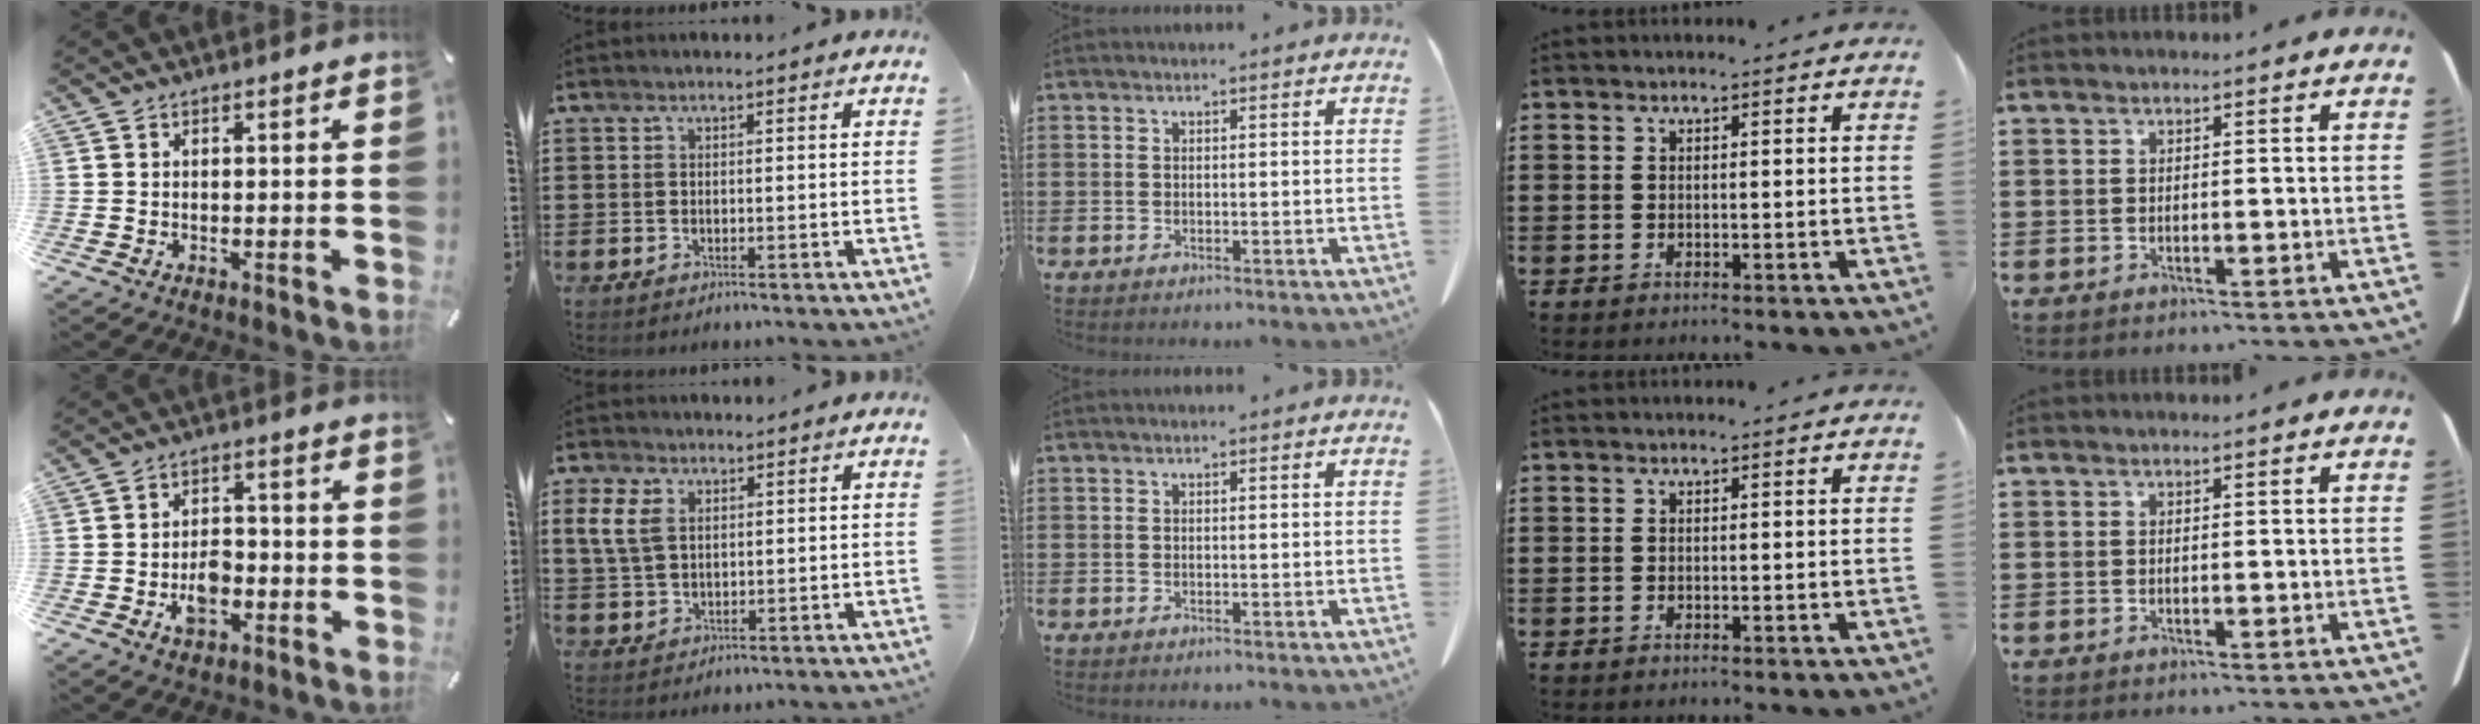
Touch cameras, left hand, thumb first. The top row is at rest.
{"thumb": {"total": 6.3, "force": [-2.3, 4.0, 4.3], "torque": [-0.076, 0.009, -0.043]}, "index": {"total": 4.6, "force": [1.8, 3.1, 2.9], "torque": [-0.076, 0.009, 0.029]}}